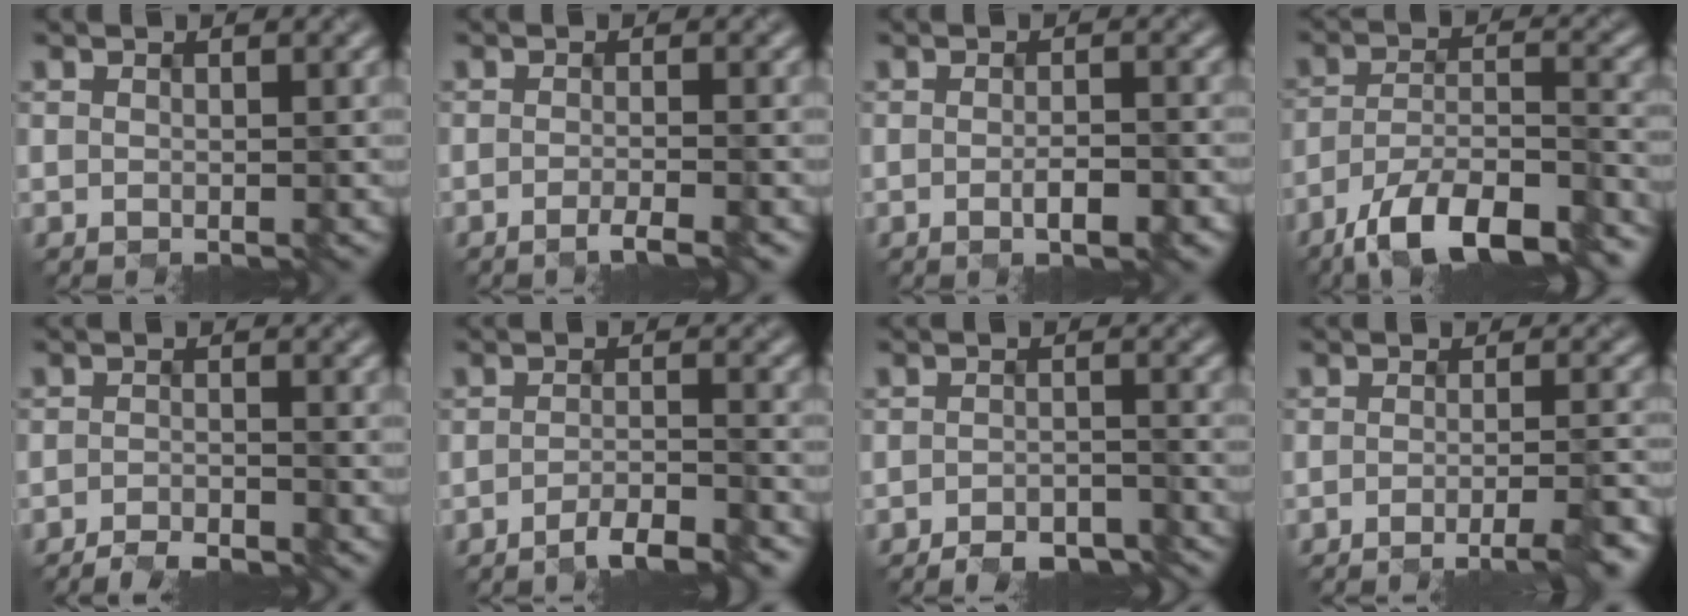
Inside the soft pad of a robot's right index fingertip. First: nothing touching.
{"total": 2.0, "force": [-1.3, 0.4, 1.5], "torque": [-0.015, -0.002, -0.028]}
{"total": 2.5, "force": [-1.2, 0.6, 2.1], "torque": [-0.036, -0.004, -0.015]}
{"total": 11.2, "force": [-8.6, 3.3, 6.4], "torque": [-0.105, -0.002, -0.146]}
{"total": 2.8, "force": [-2.5, 0.3, 1.1], "torque": [-0.012, 0.001, -0.049]}
{"total": 3.5, "force": [-2.8, 0.5, 1.9], "torque": [-0.029, 0.002, -0.055]}
{"total": 3.6, "force": [-3.4, 0.6, 0.9], "torque": [-0.011, -0.002, -0.049]}
{"total": 4.9, "force": [-2.9, 1.1, 3.8], "torque": [-0.038, -0.003, -0.045]}